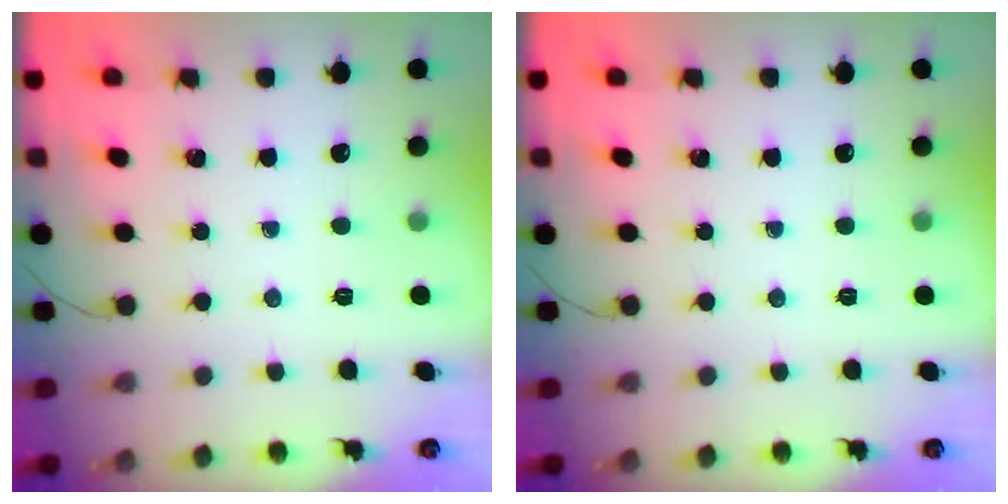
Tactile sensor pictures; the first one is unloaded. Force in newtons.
{"total": 0.0}